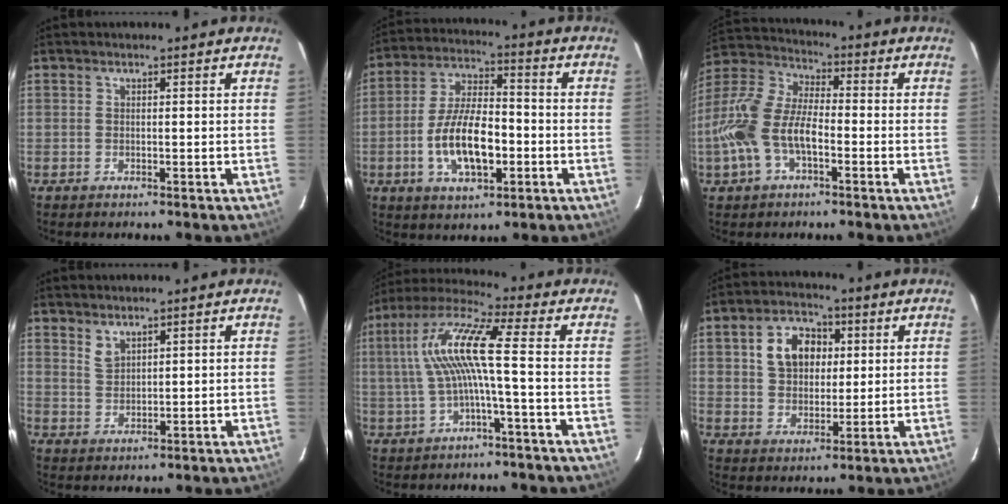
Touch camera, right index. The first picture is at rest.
{"total": 12.9, "force": [-3.5, 5.6, 11.0], "torque": [-0.221, 0.005, -0.059]}
{"total": 13.6, "force": [-4.1, 6.5, 11.2], "torque": [-0.240, 0.009, -0.082]}
{"total": 2.5, "force": [2.1, 1.0, 0.9], "torque": [-0.016, 0.001, 0.043]}
{"total": 10.9, "force": [-0.4, 0.3, 10.9], "torque": [-0.223, 0.016, -0.005]}
{"total": 9.5, "force": [2.7, 7.0, 5.8], "torque": [-0.111, 0.029, 0.051]}